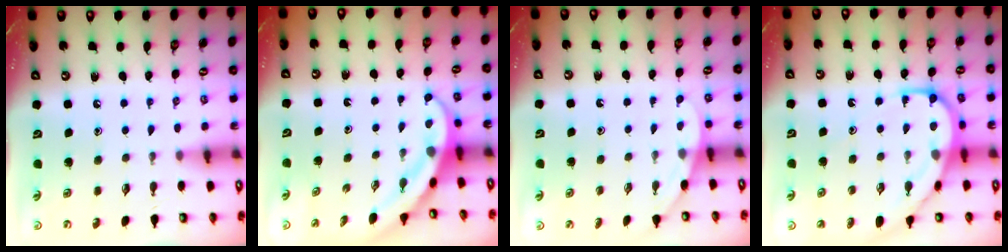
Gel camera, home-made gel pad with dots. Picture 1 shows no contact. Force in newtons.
{"total": 4.0, "press": 3.9, "slide": 0.4}
{"total": 2.6, "press": 2.6, "slide": 0.2}
{"total": 12.0, "press": 12.0, "slide": 1.3}